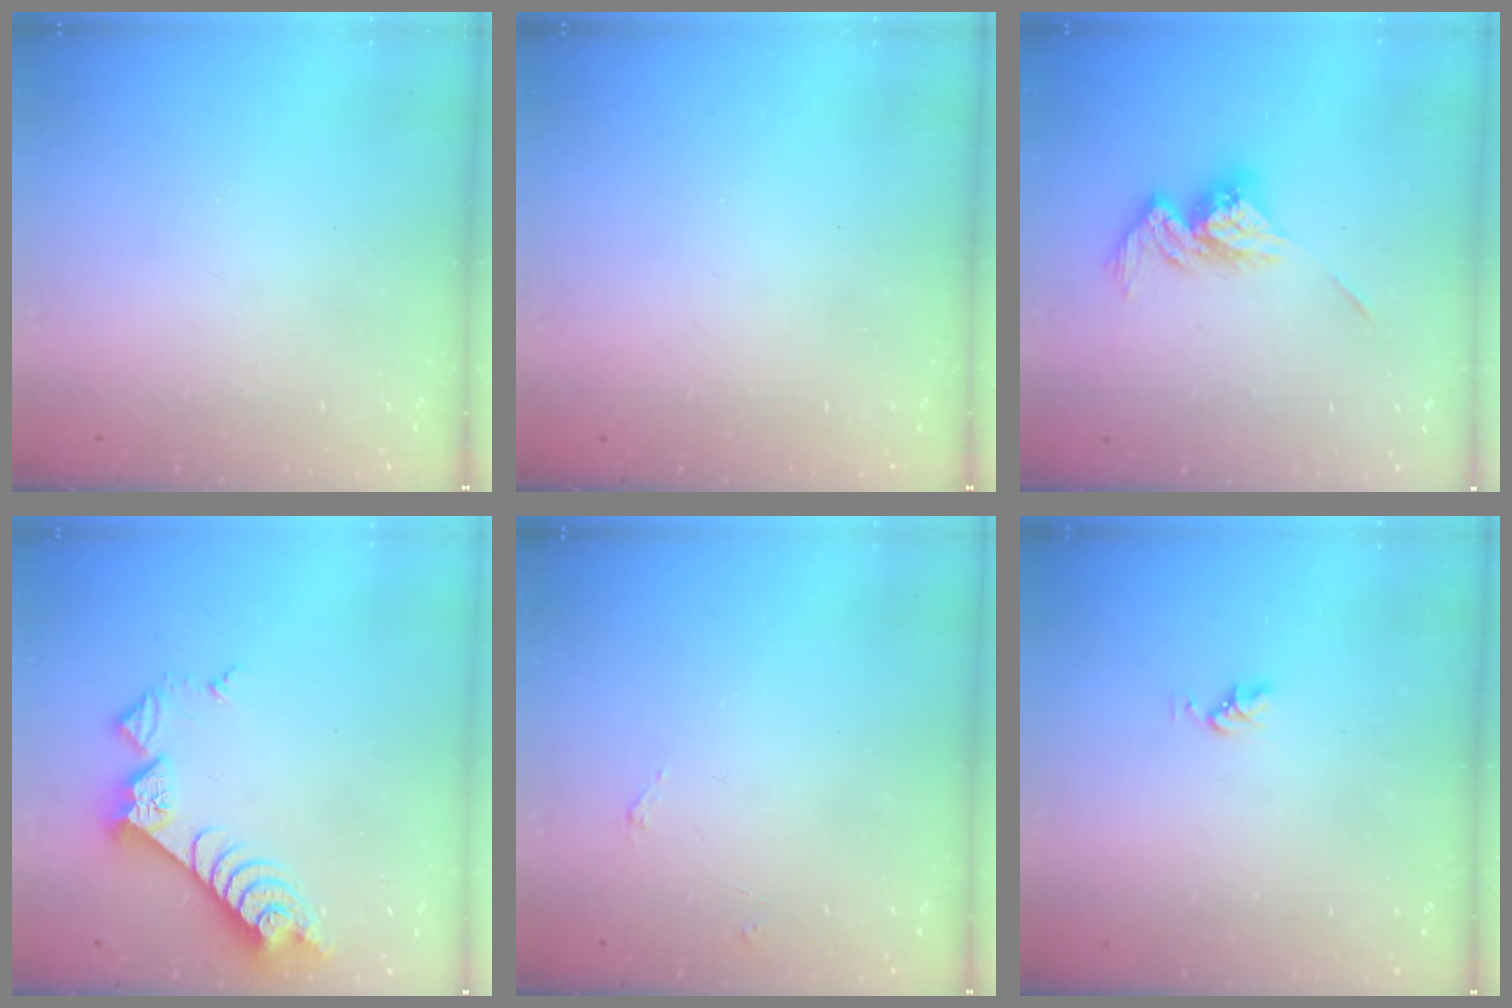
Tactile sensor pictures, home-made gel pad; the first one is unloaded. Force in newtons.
{"total": 0.0}
{"total": 11.4, "press": 11.4, "slide": 0.6}
{"total": 9.4, "press": 9.3, "slide": 1.2}
{"total": 3.1, "press": 3.1, "slide": 0.4}
{"total": 2.1, "press": 2.0, "slide": 0.3}